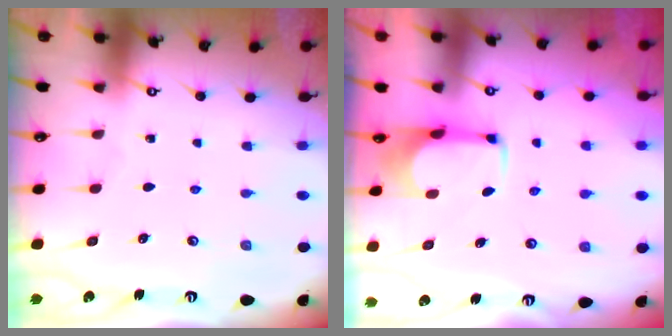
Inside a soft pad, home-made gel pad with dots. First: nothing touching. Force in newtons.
{"total": 3.7, "press": 3.6, "slide": 1.0}